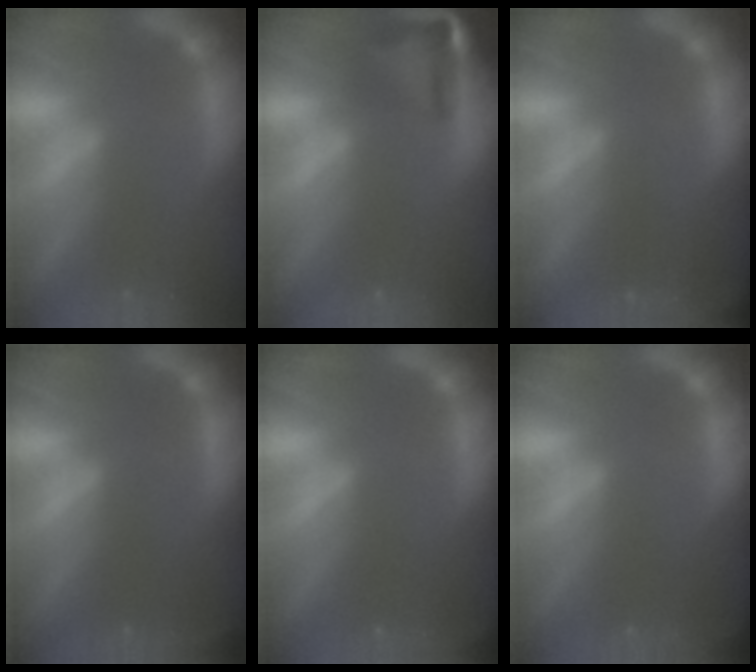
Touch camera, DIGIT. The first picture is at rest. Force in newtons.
{"total": 6.4}
{"total": 6.0}
{"total": 1.9}
{"total": 4.0}
{"total": 3.5}